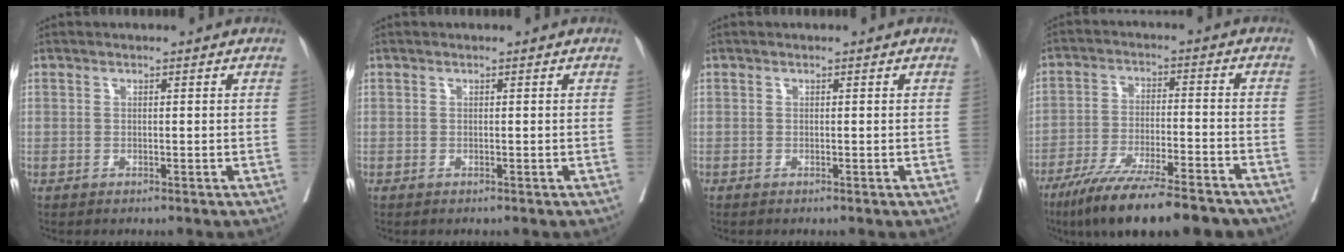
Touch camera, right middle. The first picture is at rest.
{"total": 0.0}
{"total": 0.0}
{"total": 18.1, "force": [-14.5, 2.7, 10.5], "torque": [-0.144, -0.021, -0.227]}